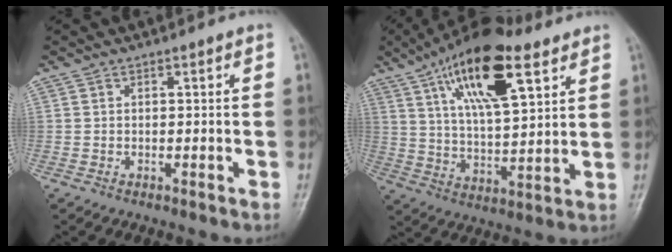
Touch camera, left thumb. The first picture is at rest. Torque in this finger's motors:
{"motor_torque": [0.84, -0.08, 1.89, -0.88, 0.21]}